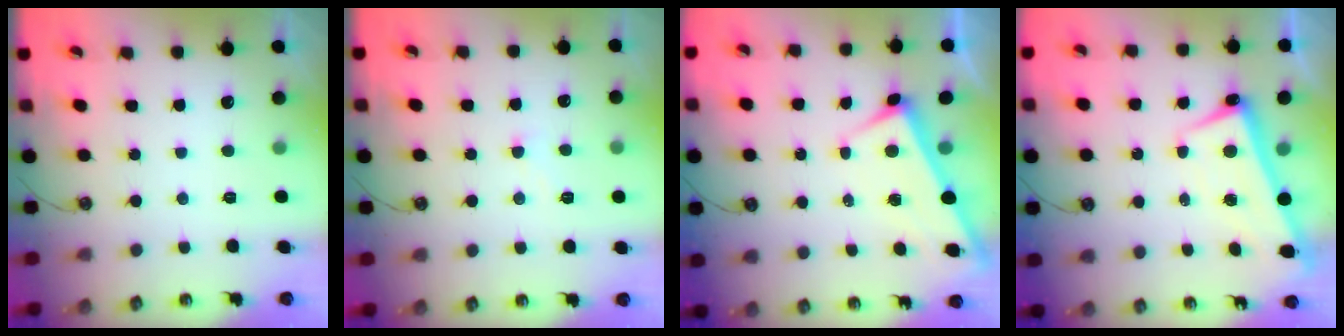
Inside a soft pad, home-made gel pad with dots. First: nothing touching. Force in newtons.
{"total": 1.6, "press": 1.5, "slide": 0.5}
{"total": 2.7, "press": 2.7, "slide": 0.2}
{"total": 2.6, "press": 2.5, "slide": 0.7}